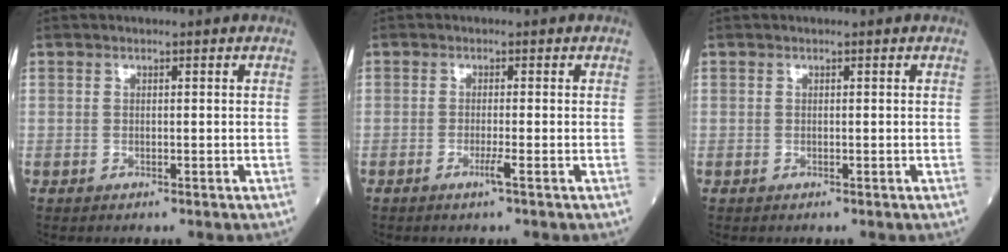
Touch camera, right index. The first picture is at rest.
{"total": 1.6, "force": [-0.8, -0.4, 1.3], "torque": [-0.025, -0.003, -0.017]}
{"total": 0.0}